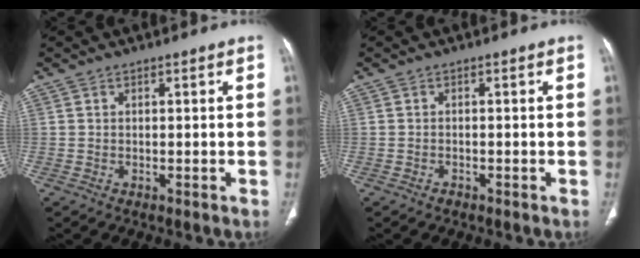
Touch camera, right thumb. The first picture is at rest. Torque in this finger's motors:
{"motor_torque": [-0.39, 0.26, -0.16, 0.03, 0.02]}